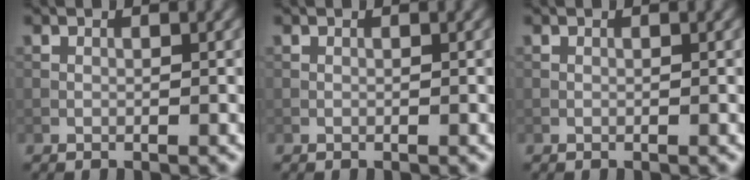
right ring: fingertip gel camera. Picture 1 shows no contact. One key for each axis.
{"total": 0.0}
{"total": 0.0}